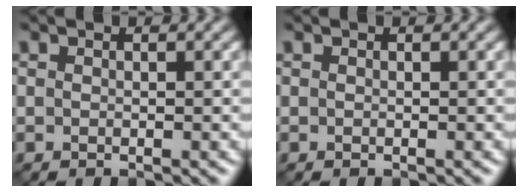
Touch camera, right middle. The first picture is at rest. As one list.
[{"total": 0.0}]